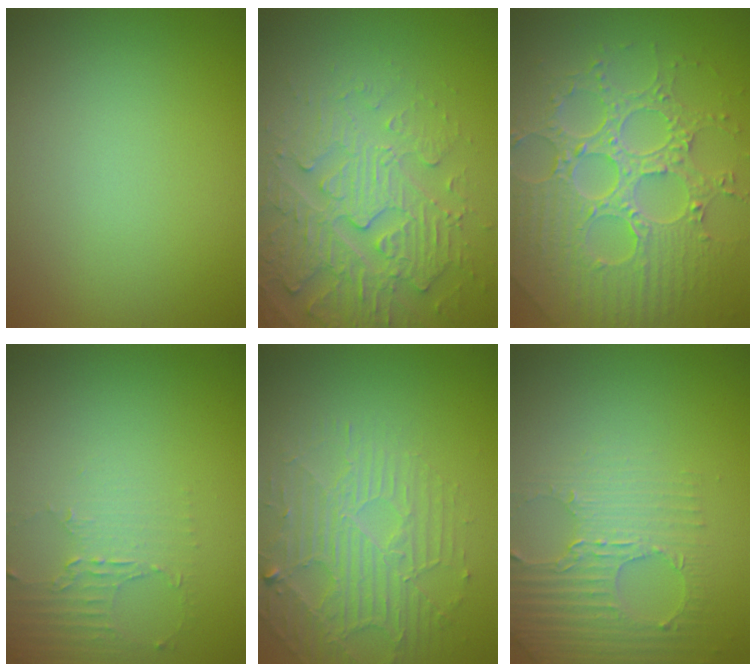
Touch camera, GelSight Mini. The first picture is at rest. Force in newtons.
{"total": 4.8, "press": 4.7, "slide": 1.2}
{"total": 8.4, "press": 6.2, "slide": 5.7}
{"total": 2.0, "press": 1.5, "slide": 1.4}
{"total": 4.5, "press": 3.3, "slide": 3.1}
{"total": 2.8, "press": 2.7, "slide": 0.9}